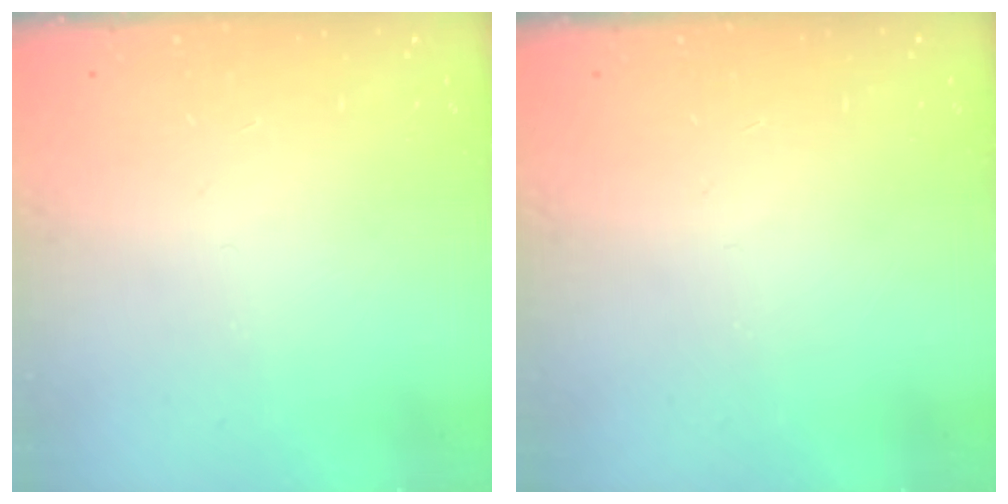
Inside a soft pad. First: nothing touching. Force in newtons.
{"total": 0.0}